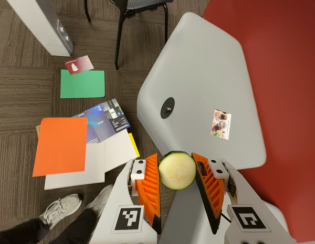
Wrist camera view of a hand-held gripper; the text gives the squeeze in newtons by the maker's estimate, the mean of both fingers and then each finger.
{"total": 10.0, "left": 10.6, "right": 9.5}